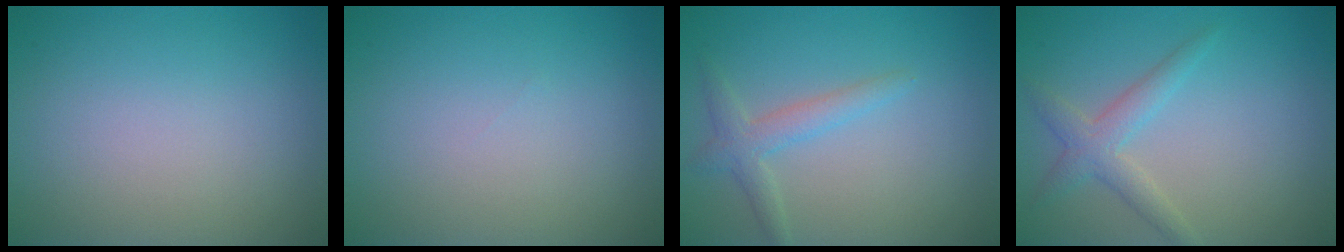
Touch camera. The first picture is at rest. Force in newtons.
{"total": 0.0}
{"total": 2.2, "press": 2.2, "slide": 0.1}
{"total": 2.6, "press": 2.6, "slide": 0.0}